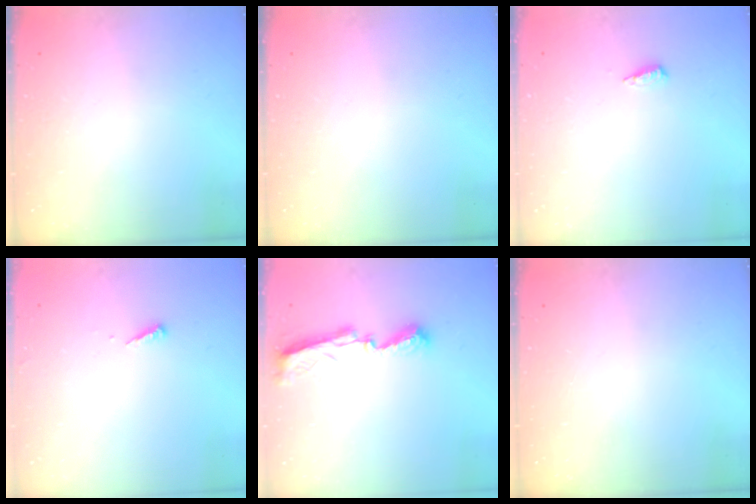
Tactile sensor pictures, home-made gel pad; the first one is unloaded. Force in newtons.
{"total": 0.0}
{"total": 4.9, "press": 4.8, "slide": 1.2}
{"total": 3.5, "press": 3.5, "slide": 0.2}
{"total": 8.0, "press": 8.0, "slide": 0.4}
{"total": 0.0}